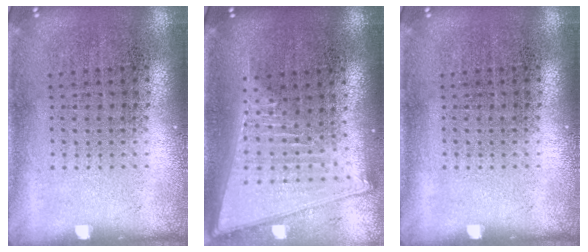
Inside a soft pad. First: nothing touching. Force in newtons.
{"total": 2.2, "press": 1.9, "slide": 1.2}
{"total": 0.0}